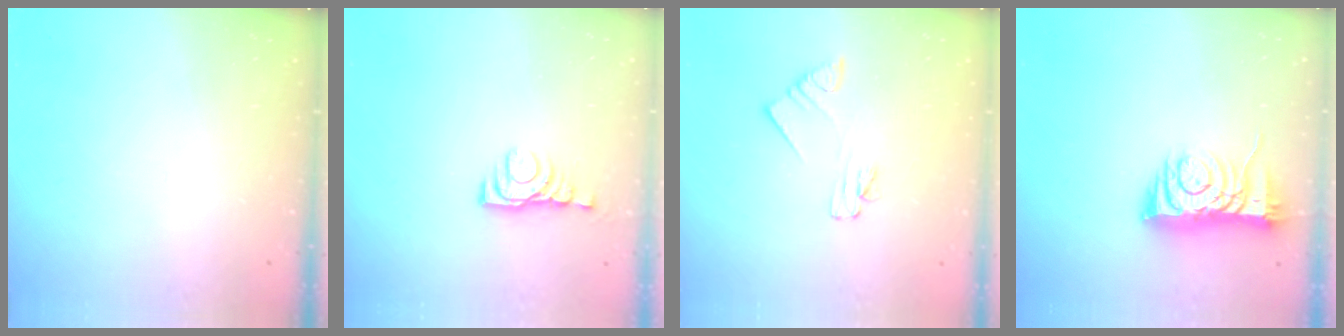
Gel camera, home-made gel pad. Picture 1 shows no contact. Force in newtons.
{"total": 5.0, "press": 4.9, "slide": 0.7}
{"total": 1.9, "press": 1.9, "slide": 0.1}
{"total": 8.0, "press": 7.9, "slide": 1.3}